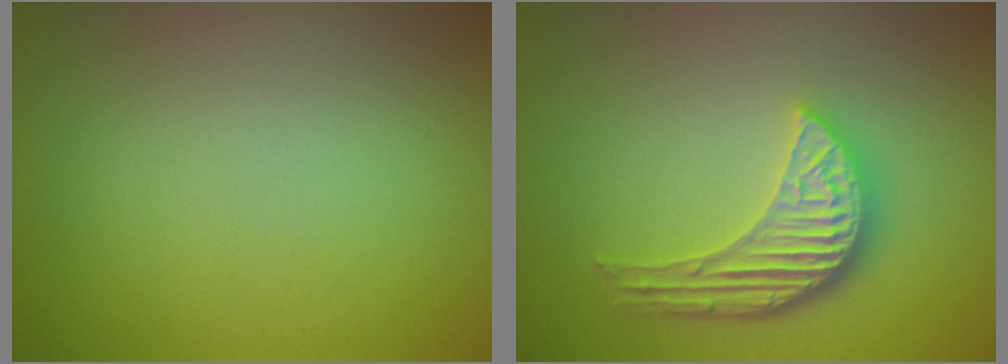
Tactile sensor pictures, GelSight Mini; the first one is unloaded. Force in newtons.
{"total": 4.7, "press": 3.7, "slide": 3.0}